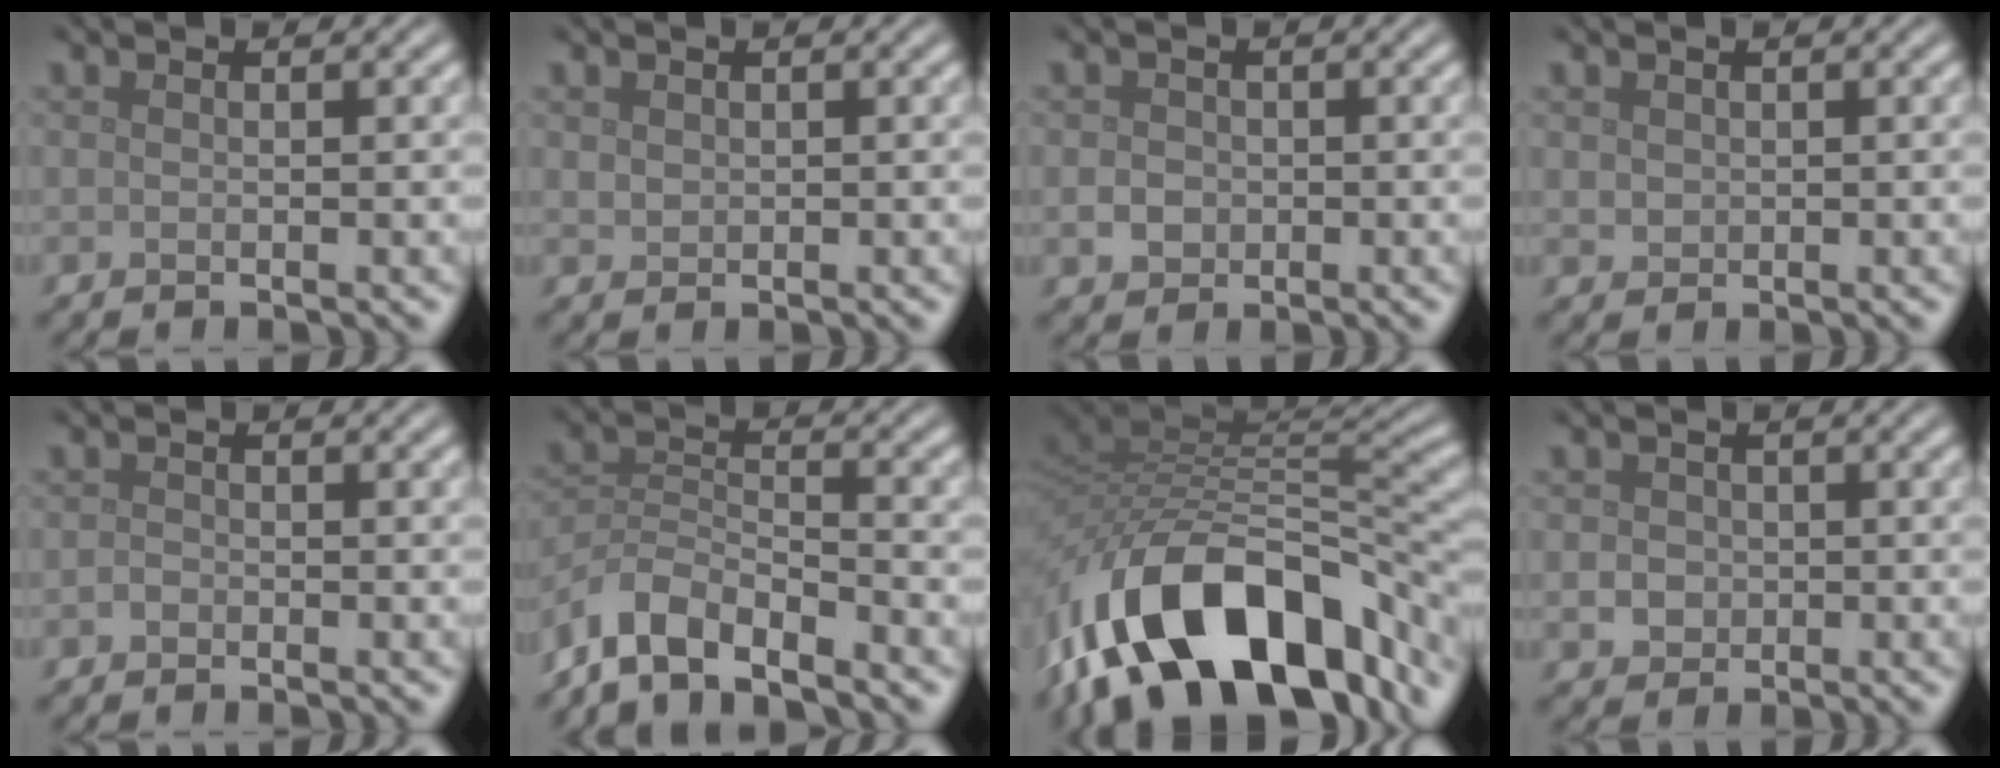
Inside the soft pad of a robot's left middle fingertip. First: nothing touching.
{"total": 0.8, "force": [0.4, 0.6, 0.2], "torque": [-0.005, -0.002, 0.011]}
{"total": 1.7, "force": [-0.3, 1.5, 0.6], "torque": [-0.006, -0.004, -0.008]}
{"total": 1.0, "force": [0.4, 0.8, 0.3], "torque": [-0.007, -0.003, 0.011]}
{"total": 0.7, "force": [-0.4, 0.5, 0.2], "torque": [-0.005, -0.002, -0.009]}
{"total": 5.3, "force": [-4.7, 1.4, 2.1], "torque": [-0.035, -0.004, -0.099]}
{"total": 16.1, "force": [-8.8, 8.5, 10.5], "torque": [-0.198, 0.007, -0.141]}
{"total": 2.0, "force": [-0.1, 1.9, 0.7], "torque": [-0.003, -0.004, -0.001]}